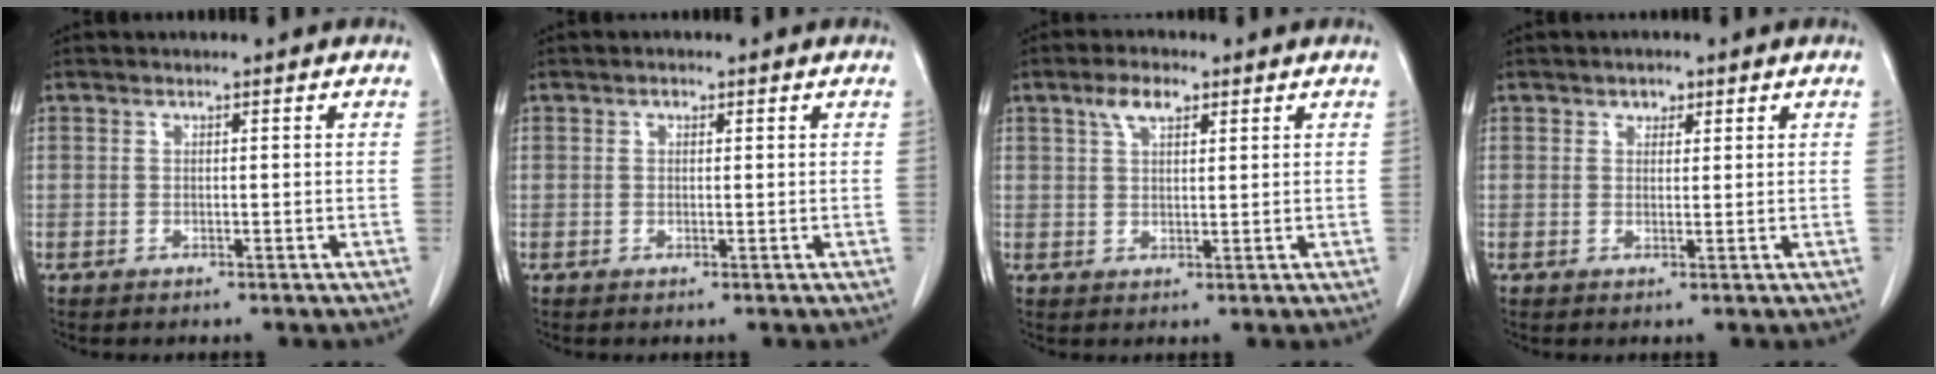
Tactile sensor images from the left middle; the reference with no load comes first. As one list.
[{"total": 0.7, "force": [0.3, 0.5, 0.4], "torque": [-0.006, 0.001, 0.004]}, {"total": 4.0, "force": [2.3, 1.7, 2.8], "torque": [-0.058, 0.011, 0.045]}, {"total": 1.6, "force": [1.0, 1.1, 0.6], "torque": [-0.008, 0.000, 0.014]}]